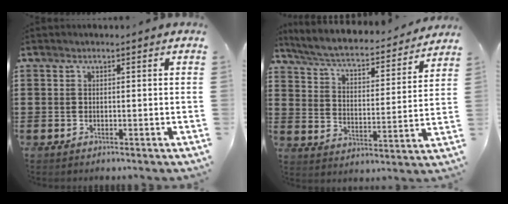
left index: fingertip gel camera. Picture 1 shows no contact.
{"total": 4.7, "force": [4.3, 0.4, 1.7], "torque": [-0.055, -0.035, 0.066]}